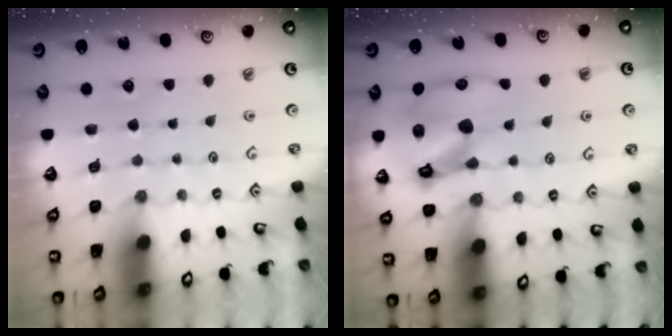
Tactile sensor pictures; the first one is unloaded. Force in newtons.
{"total": 17.7, "press": 17.5, "slide": 2.7}